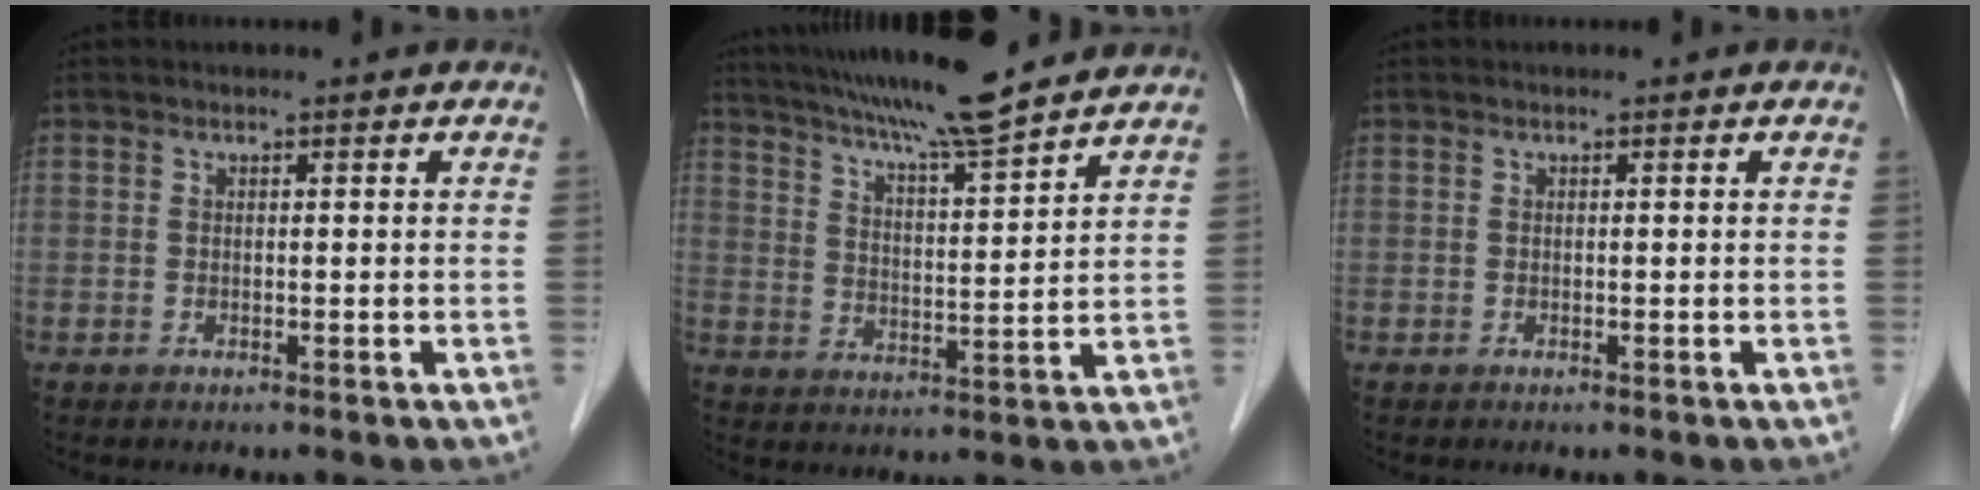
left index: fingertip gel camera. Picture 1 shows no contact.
{"total": 14.1, "force": [12.4, -0.1, 6.8], "torque": [-0.118, 0.008, 0.194]}
{"total": 0.0}